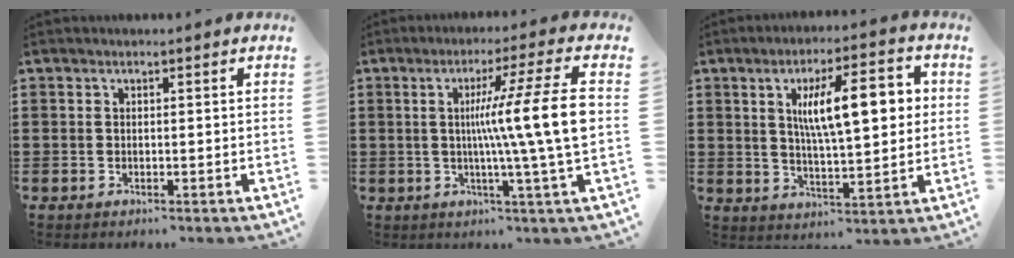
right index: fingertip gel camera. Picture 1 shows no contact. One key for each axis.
{"total": 13.3, "fx": 0.3, "fy": -0.6, "fz": 13.3, "tx": -0.221, "ty": -0.011, "tz": -0.007}
{"total": 11.5, "fx": 2.8, "fy": 3.8, "fz": 10.5, "tx": -0.179, "ty": 0.005, "tz": 0.041}